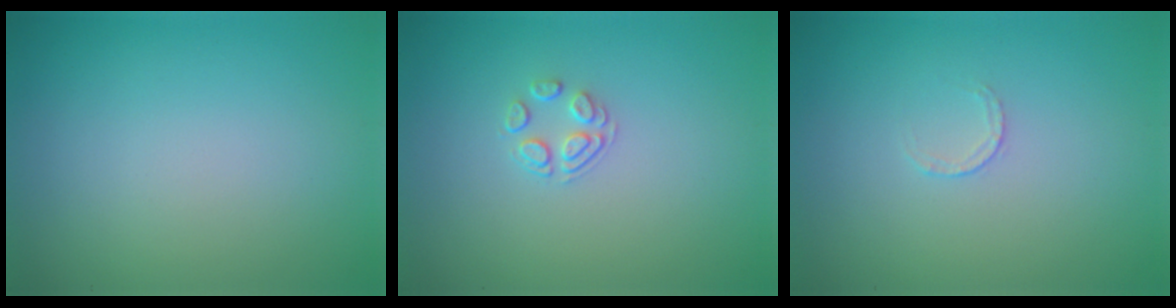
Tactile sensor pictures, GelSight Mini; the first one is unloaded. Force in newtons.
{"total": 1.7, "press": 1.0, "slide": 1.4}
{"total": 0.6, "press": 0.4, "slide": 0.4}